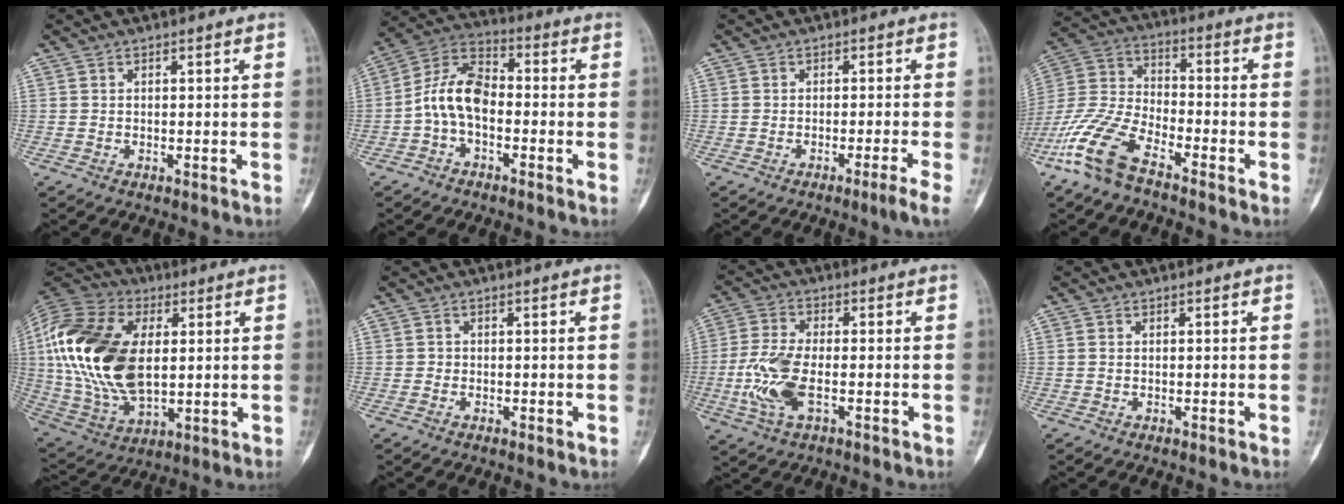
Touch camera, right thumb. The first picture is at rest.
{"total": 9.7, "force": [-1.8, 5.8, 7.5], "torque": [-0.134, 0.037, -0.049]}
{"total": 3.4, "force": [-1.9, -0.9, 2.7], "torque": [-0.056, 0.000, -0.032]}
{"total": 13.1, "force": [-8.6, 5.2, 8.4], "torque": [-0.188, 0.040, -0.180]}
{"total": 26.2, "force": [3.5, 15.6, 20.8], "torque": [-0.429, -0.014, 0.063]}
{"total": 0.7, "force": [-0.2, 0.6, 0.3], "torque": [-0.002, 0.002, -0.007]}
{"total": 9.6, "force": [-2.4, 4.2, 8.4], "torque": [-0.197, 0.008, -0.048]}
{"total": 0.0}